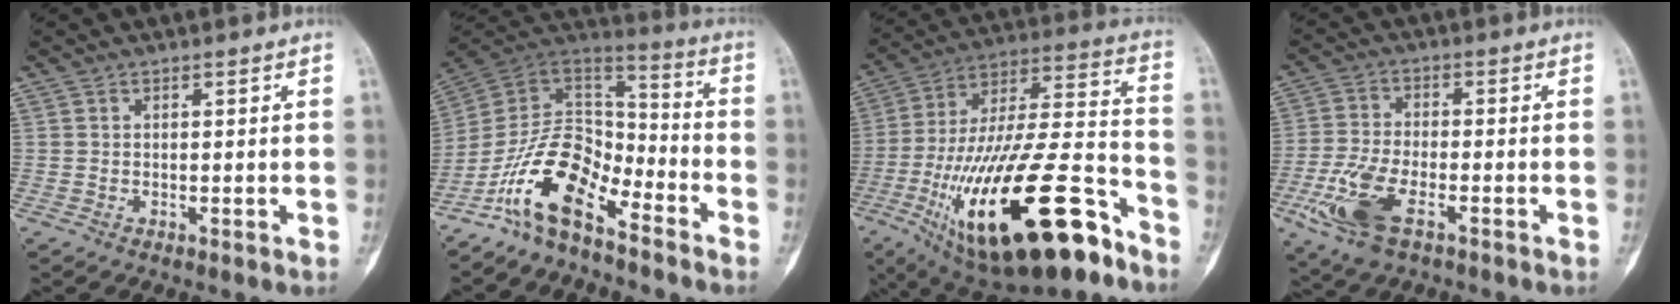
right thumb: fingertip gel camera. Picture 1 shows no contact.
{"total": 15.4, "force": [-9.9, 7.3, 9.3], "torque": [-0.153, 0.099, -0.193]}
{"total": 34.7, "force": [-16.3, 12.6, 28.0], "torque": [-0.500, 0.055, -0.260]}
{"total": 11.0, "force": [-4.8, 4.8, 8.6], "torque": [-0.198, 0.004, -0.090]}